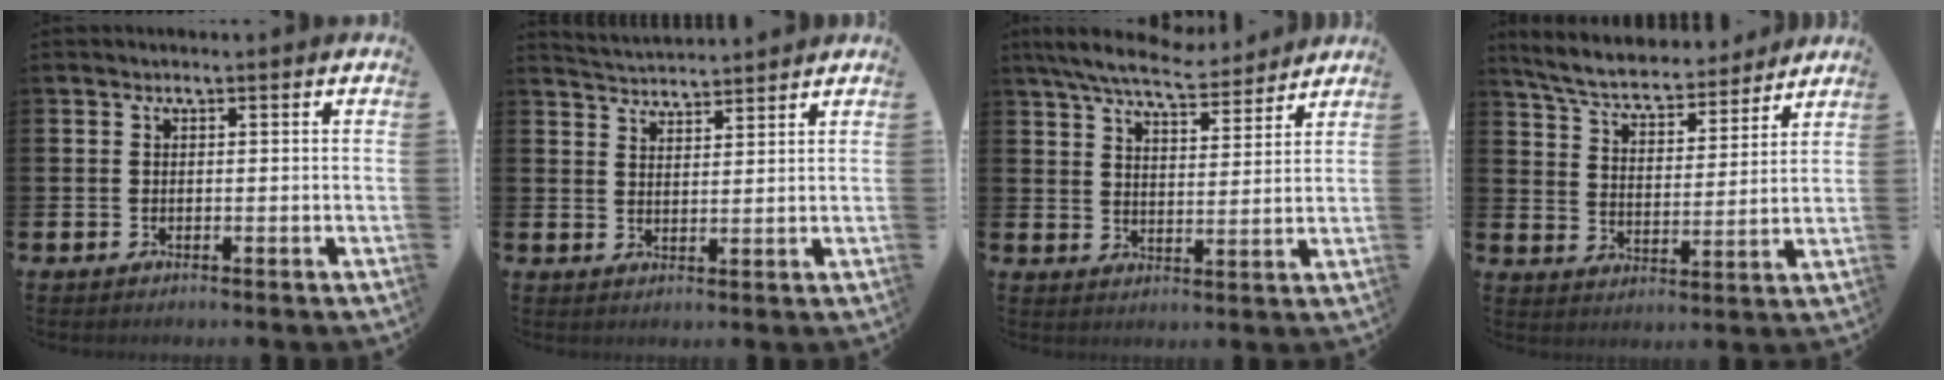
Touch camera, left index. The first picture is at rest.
{"total": 3.7, "force": [3.7, 0.0, -0.2], "torque": [-0.004, -0.022, 0.066]}
{"total": 7.8, "force": [7.3, 1.3, 2.7], "torque": [-0.075, -0.034, 0.132]}
{"total": 6.5, "force": [6.1, 1.4, 1.8], "torque": [-0.067, -0.043, 0.103]}